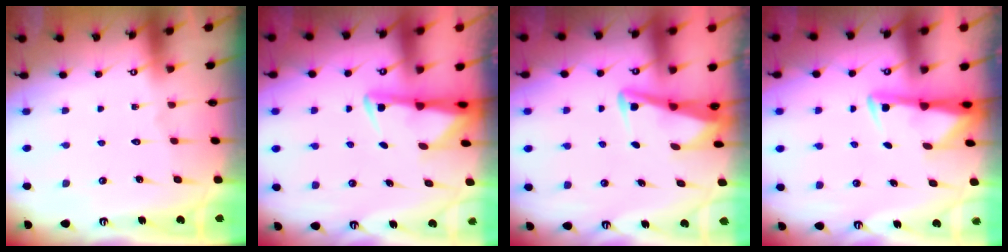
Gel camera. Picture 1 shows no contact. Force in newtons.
{"total": 3.0, "press": 2.9, "slide": 0.7}
{"total": 3.7, "press": 3.7, "slide": 0.4}
{"total": 3.0, "press": 2.9, "slide": 0.5}